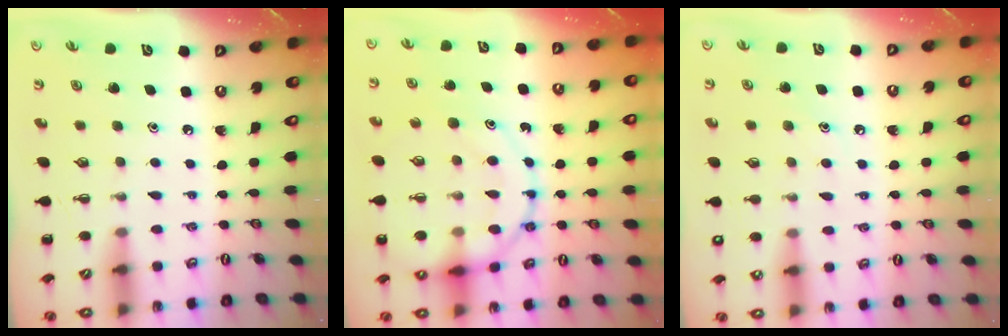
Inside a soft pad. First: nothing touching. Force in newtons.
{"total": 18.7, "press": 18.6, "slide": 2.2}
{"total": 7.8, "press": 7.5, "slide": 2.0}